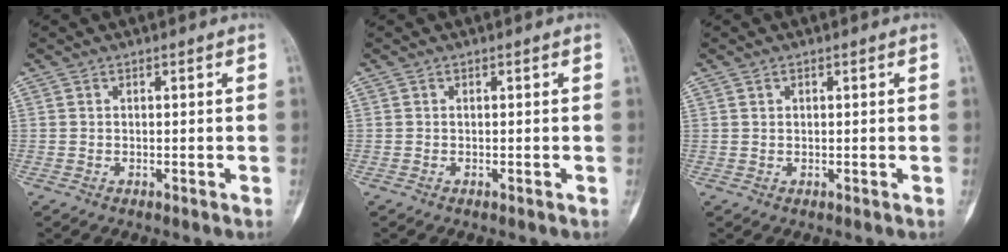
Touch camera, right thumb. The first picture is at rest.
{"total": 0.0}
{"total": 0.6, "force": [0.3, 0.4, 0.3], "torque": [-0.005, 0.000, 0.006]}